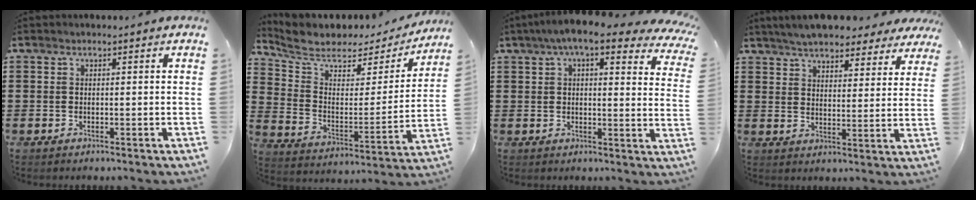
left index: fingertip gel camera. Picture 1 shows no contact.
{"total": 6.1, "force": [5.1, 2.7, 2.0], "torque": [-0.074, -0.034, 0.084]}
{"total": 7.5, "force": [5.5, 0.9, 4.9], "torque": [-0.098, -0.015, 0.093]}
{"total": 5.7, "force": [5.5, 0.8, 1.3], "torque": [-0.049, -0.017, 0.099]}